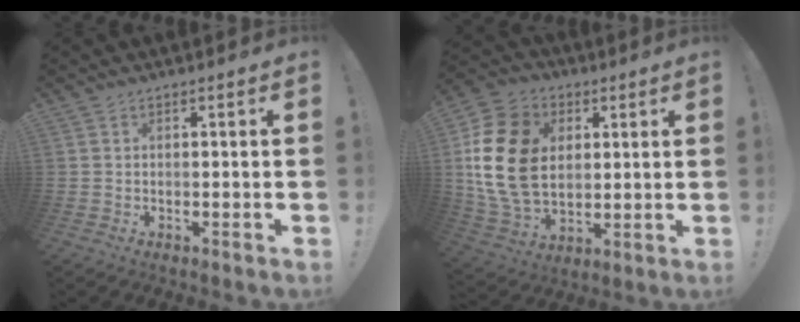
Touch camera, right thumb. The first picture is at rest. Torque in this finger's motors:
{"motor_torque": [2.02, 2.99, 1.69, -0.06, 0.70]}